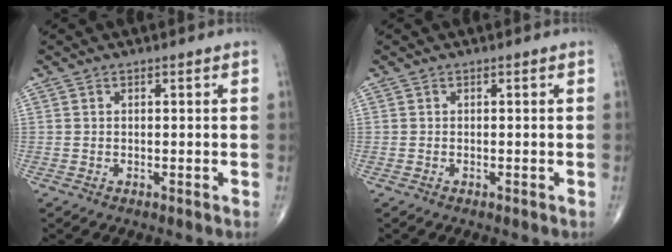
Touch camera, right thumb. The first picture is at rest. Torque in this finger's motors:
{"motor_torque": [0.42, -0.11, 0.07, -0.09, 0.00]}